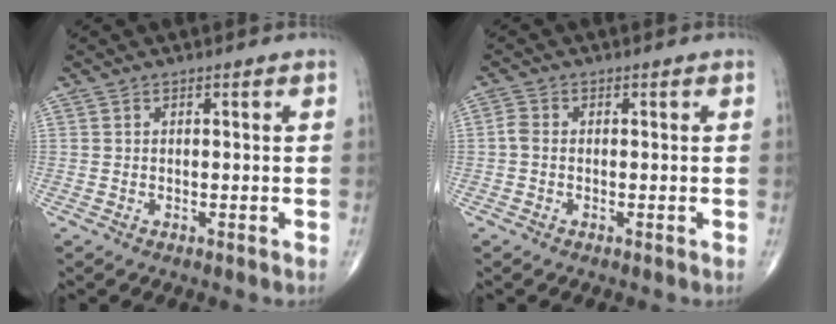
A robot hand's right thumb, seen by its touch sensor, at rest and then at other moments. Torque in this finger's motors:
{"motor_torque": [-0.32, 0.00, 0.32, 0.15, 0.02]}